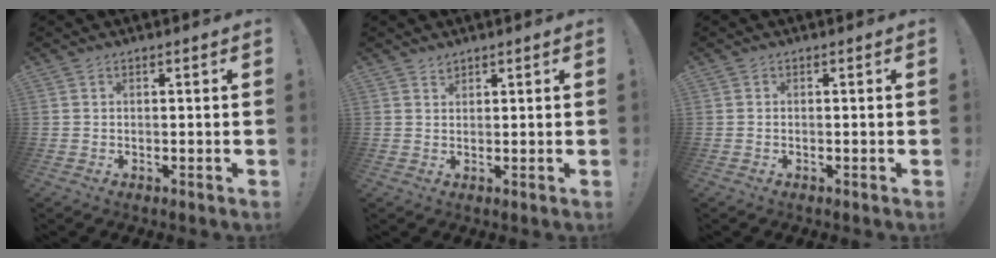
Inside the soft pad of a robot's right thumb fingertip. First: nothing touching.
{"total": 1.6, "force": [1.3, 0.7, 0.3], "torque": [0.004, -0.009, 0.024]}
{"total": 0.0}